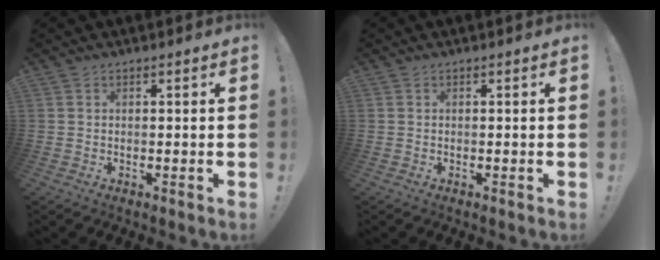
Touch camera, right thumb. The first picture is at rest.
{"total": 0.0}